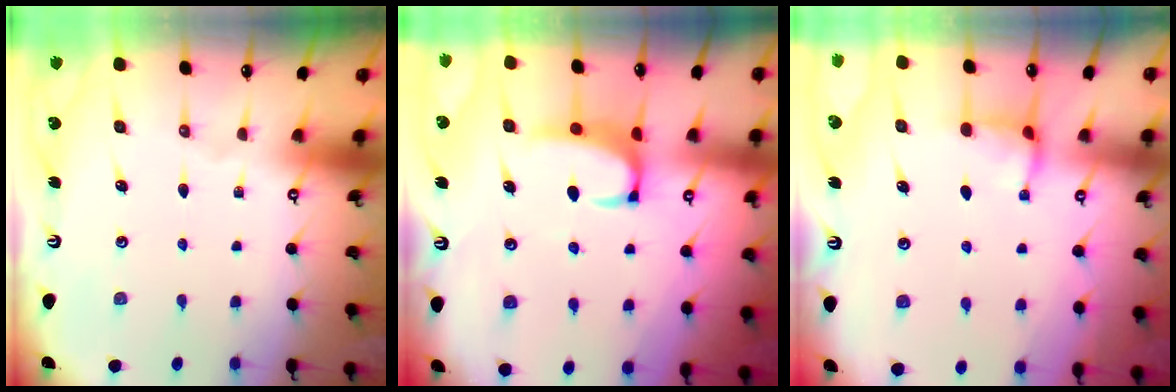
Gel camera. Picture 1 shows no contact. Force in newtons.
{"total": 2.4, "press": 2.3, "slide": 0.8}
{"total": 2.6, "press": 2.6, "slide": 0.4}